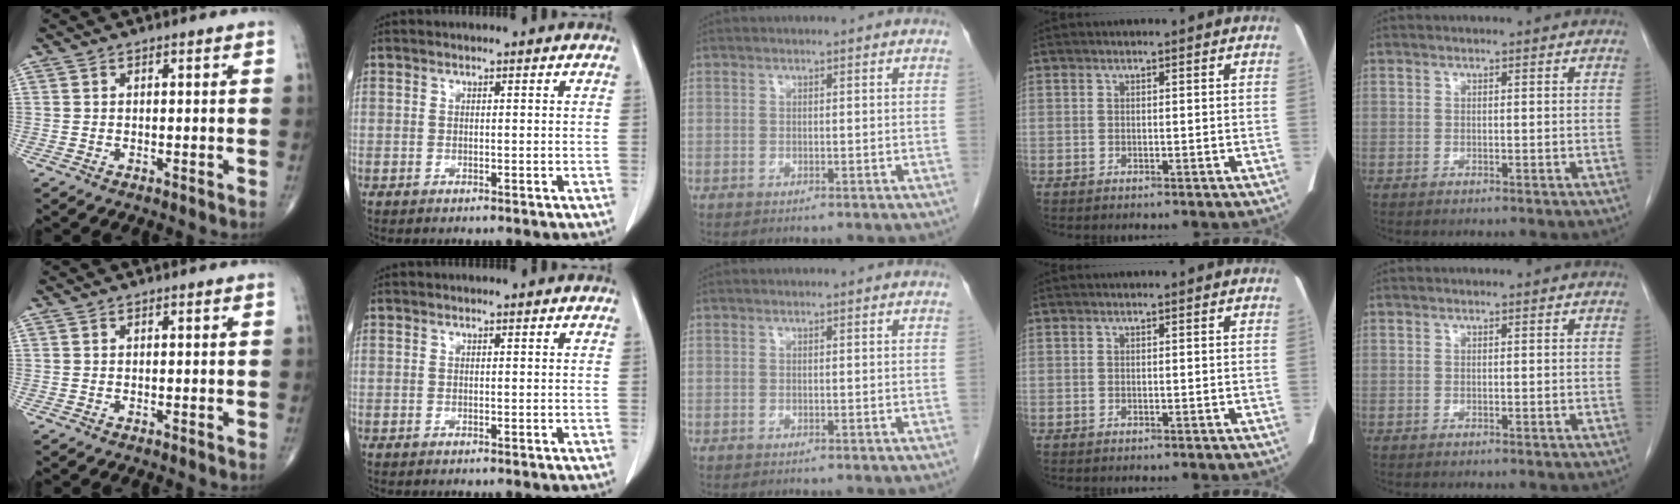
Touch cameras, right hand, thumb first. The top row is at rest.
{}